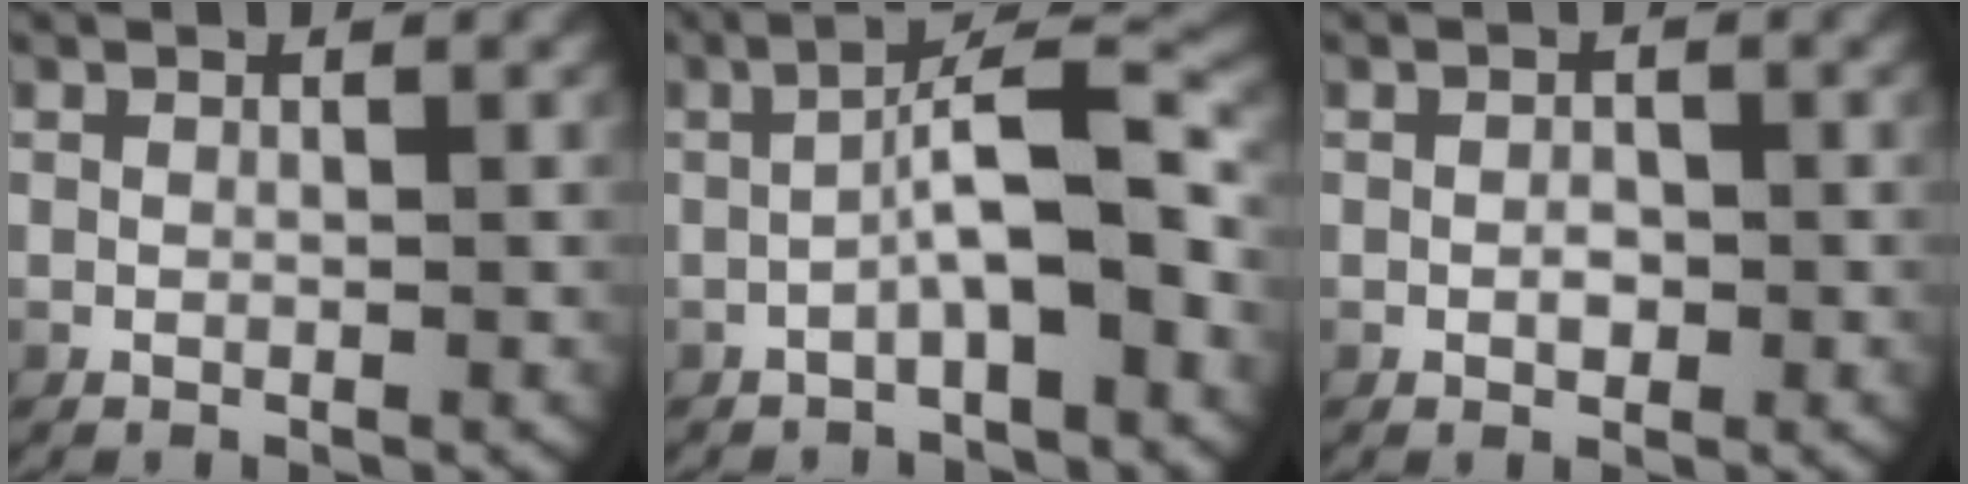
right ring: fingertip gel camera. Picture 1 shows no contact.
{"total": 5.8, "force": [-1.2, 1.6, 5.5], "torque": [-0.069, 0.013, -0.024]}
{"total": 1.1, "force": [-0.4, 0.7, 0.7], "torque": [-0.018, -0.006, -0.003]}